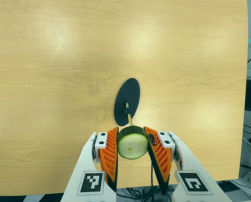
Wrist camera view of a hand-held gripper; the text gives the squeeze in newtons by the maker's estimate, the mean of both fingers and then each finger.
{"total": 10.3, "left": 9.6, "right": 11.0}